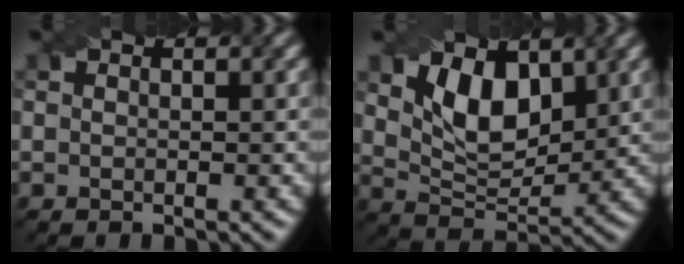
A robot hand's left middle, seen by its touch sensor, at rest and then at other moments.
{"total": 5.6, "force": [2.3, 3.2, 4.0], "torque": [-0.080, -0.008, 0.040]}